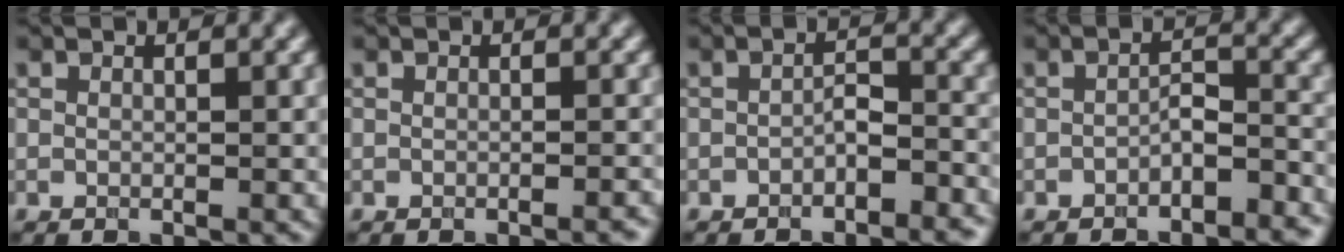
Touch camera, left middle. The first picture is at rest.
{"total": 1.0, "force": [-0.7, 0.2, 0.7], "torque": [-0.005, 0.000, -0.013]}
{"total": 2.5, "force": [-1.5, 1.0, 1.8], "torque": [-0.026, 0.009, -0.024]}
{"total": 3.1, "force": [-1.9, 1.1, 2.1], "torque": [-0.031, 0.008, -0.033]}